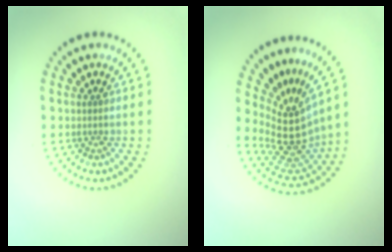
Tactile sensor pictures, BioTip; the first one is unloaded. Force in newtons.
{"total": 4.7, "press": 3.5, "slide": 3.1}